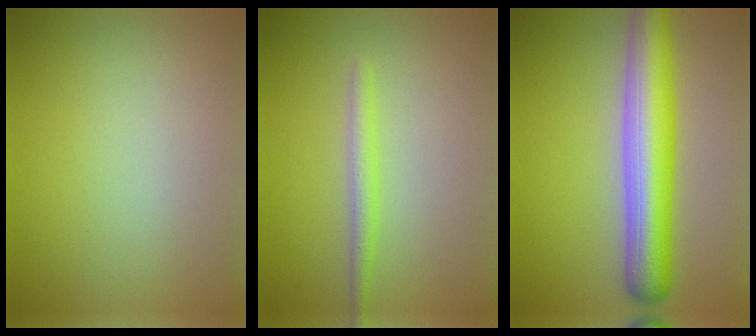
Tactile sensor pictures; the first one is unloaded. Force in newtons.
{"total": 1.6, "press": 1.6, "slide": 0.0}
{"total": 8.0, "press": 8.0, "slide": 0.3}